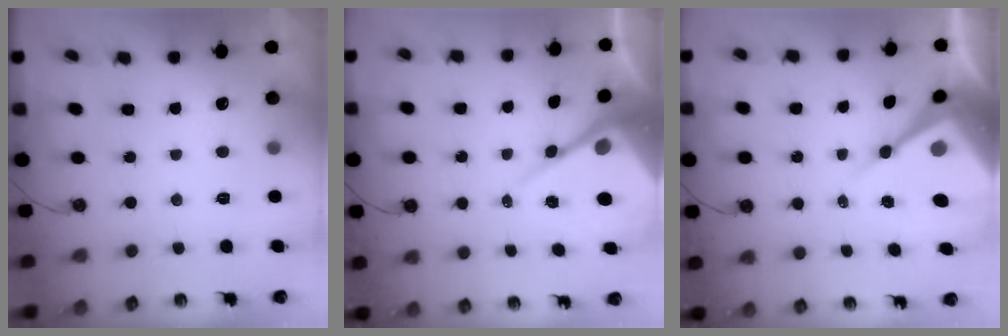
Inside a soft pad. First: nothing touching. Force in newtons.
{"total": 12.1, "press": 12.0, "slide": 1.0}
{"total": 12.1, "press": 12.1, "slide": 1.1}